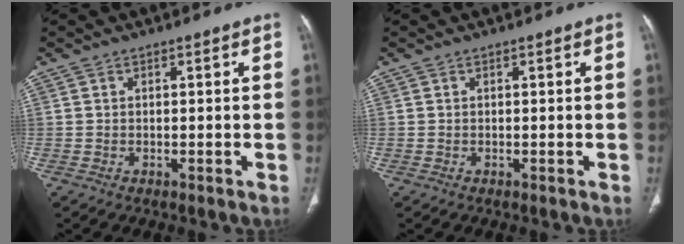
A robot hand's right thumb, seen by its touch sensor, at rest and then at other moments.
{"total": 0.0}